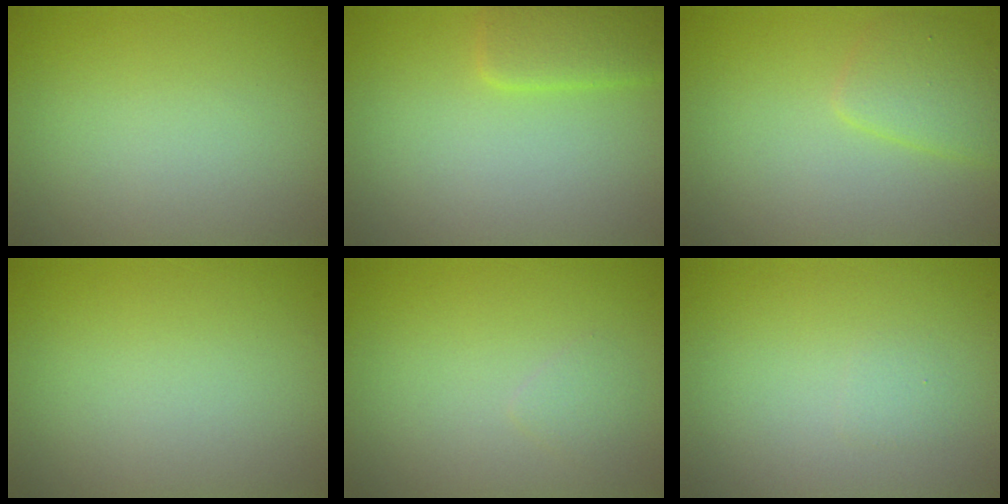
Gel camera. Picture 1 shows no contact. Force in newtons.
{"total": 2.9, "press": 2.9, "slide": 0.1}
{"total": 2.7, "press": 2.7, "slide": 0.1}
{"total": 0.0}
{"total": 0.8, "press": 0.8, "slide": 0.1}
{"total": 0.6, "press": 0.6, "slide": 0.1}